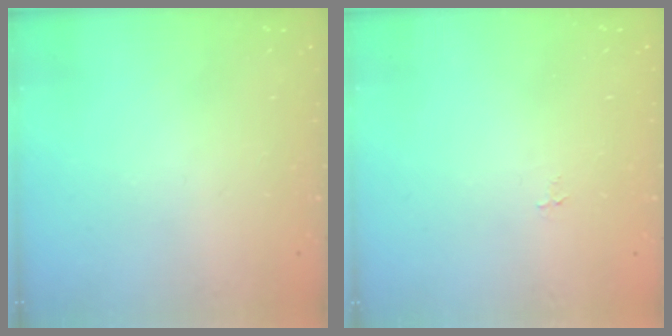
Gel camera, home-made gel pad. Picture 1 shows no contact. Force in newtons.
{"total": 2.7, "press": 2.7, "slide": 0.3}